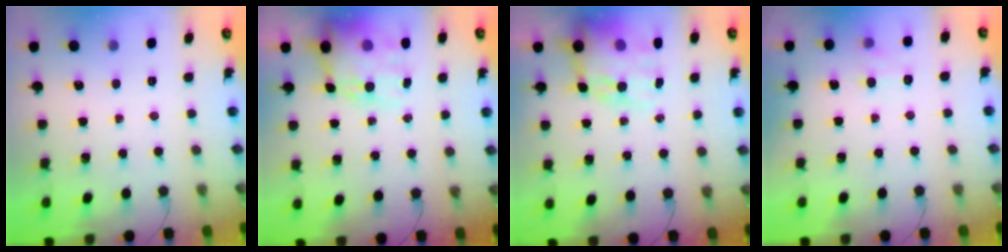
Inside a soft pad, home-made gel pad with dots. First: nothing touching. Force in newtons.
{"total": 14.2, "press": 13.8, "slide": 3.4}
{"total": 15.8, "press": 15.3, "slide": 4.1}
{"total": 7.1, "press": 6.9, "slide": 1.6}